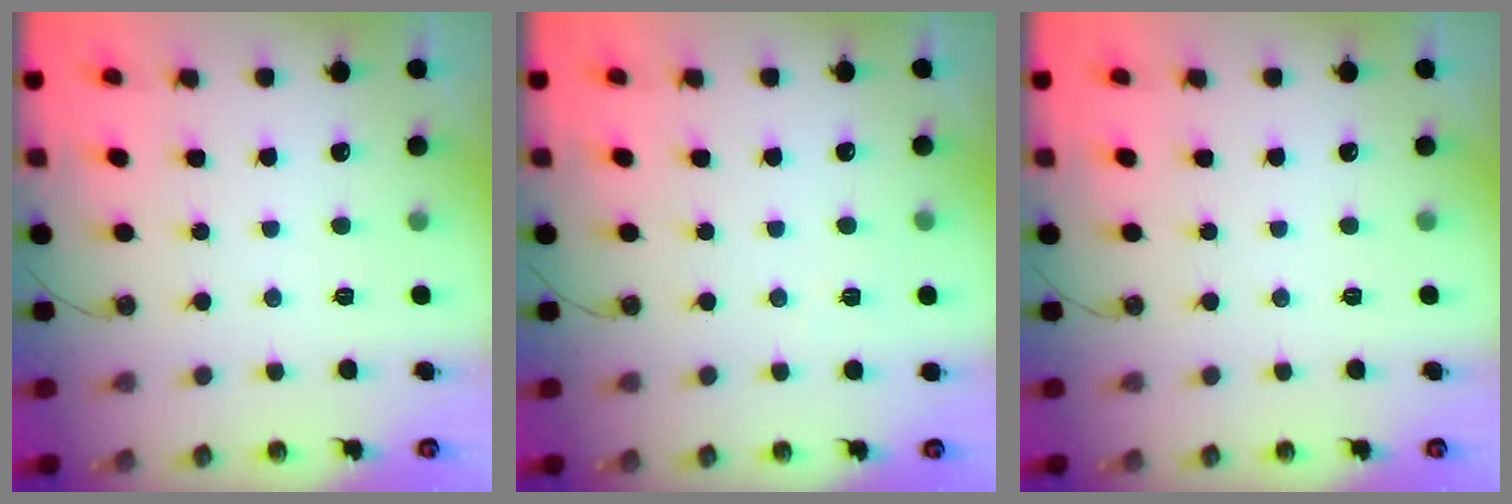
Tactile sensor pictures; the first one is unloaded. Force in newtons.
{"total": 10.4, "press": 2.6, "slide": 10.0}
{"total": 0.0}